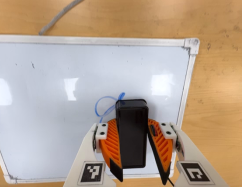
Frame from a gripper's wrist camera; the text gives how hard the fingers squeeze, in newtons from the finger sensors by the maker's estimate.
{"total": 12.5, "left": 13.8, "right": 11.1}